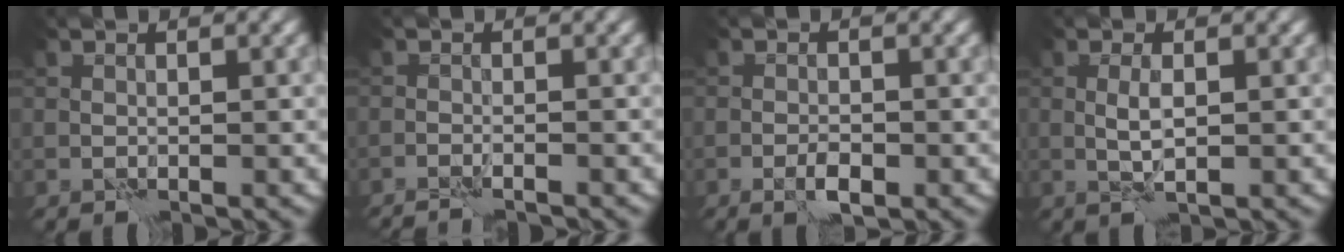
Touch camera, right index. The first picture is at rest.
{"total": 2.2, "force": [-2.1, 0.0, 0.7], "torque": [-0.012, 0.005, -0.033]}
{"total": 1.6, "force": [-0.7, 0.5, 1.4], "torque": [-0.024, 0.000, -0.013]}
{"total": 1.7, "force": [0.4, 0.3, 1.7], "torque": [-0.036, 0.000, 0.007]}